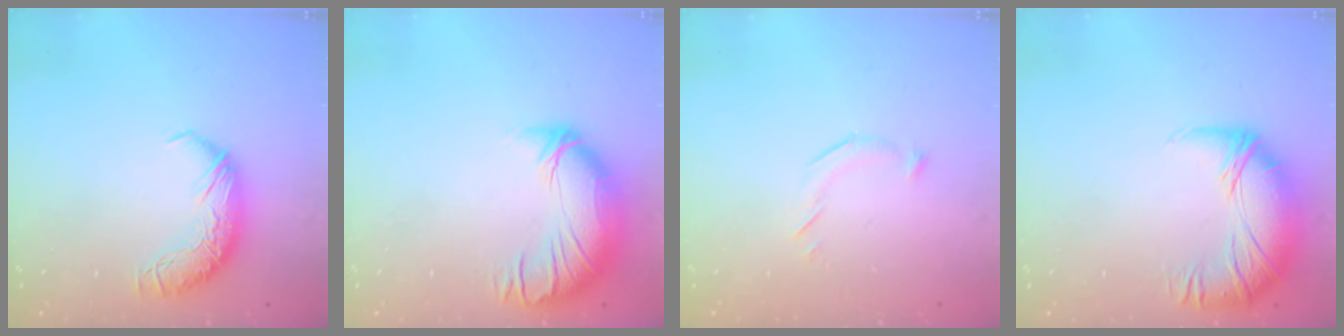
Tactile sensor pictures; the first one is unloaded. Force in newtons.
{"total": 2.1, "press": 0.9, "slide": 2.0}
{"total": 6.5, "press": 6.4, "slide": 0.7}
{"total": 2.8, "press": 1.4, "slide": 2.5}